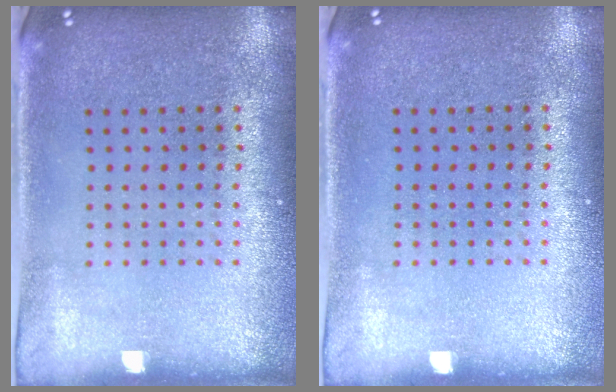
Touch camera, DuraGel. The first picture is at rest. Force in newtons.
{"total": 0.0}